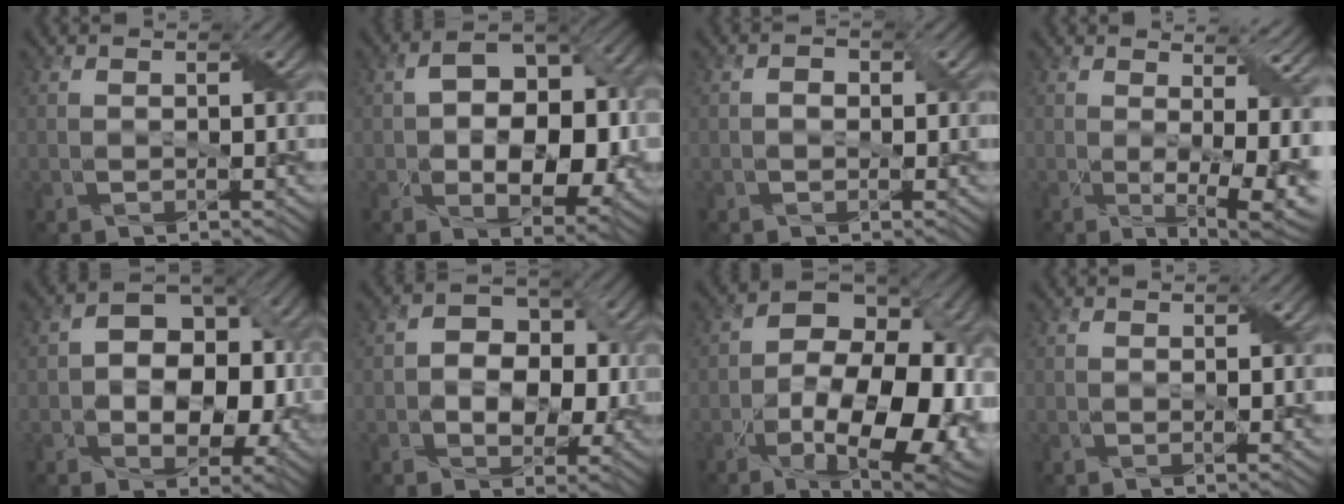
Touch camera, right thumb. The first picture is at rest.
{"total": 10.7, "force": [-1.1, 6.6, 8.3], "torque": [-0.133, -0.002, -0.013]}
{"total": 1.1, "force": [-0.1, 0.9, 0.6], "torque": [-0.010, 0.000, -0.006]}
{"total": 11.1, "force": [0.2, 4.5, 10.1], "torque": [-0.111, -0.004, 0.024]}
{"total": 10.5, "force": [-0.5, 7.2, 7.6], "torque": [-0.114, -0.001, -0.013]}
{"total": 7.4, "force": [-0.1, 5.4, 5.0], "torque": [-0.081, 0.002, -0.013]}
{"total": 18.4, "force": [-5.2, 10.0, 14.5], "torque": [-0.207, -0.015, -0.079]}
{"total": 1.1, "force": [0.3, 0.2, 1.0], "torque": [-0.017, -0.002, 0.004]}